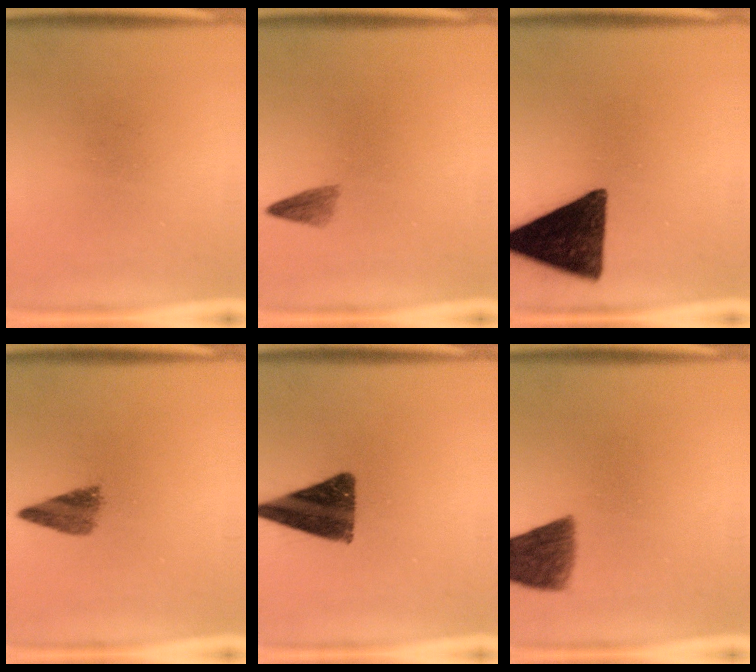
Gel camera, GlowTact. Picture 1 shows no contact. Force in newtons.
{"total": 1.7}
{"total": 15.2}
{"total": 3.9}
{"total": 12.2}
{"total": 8.2}